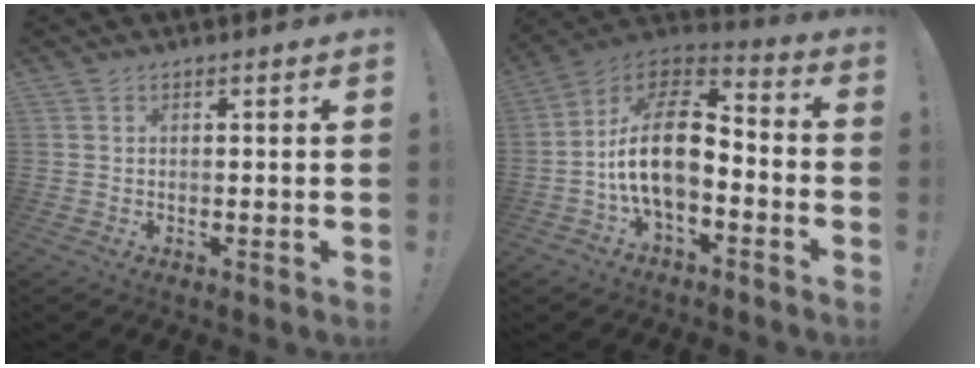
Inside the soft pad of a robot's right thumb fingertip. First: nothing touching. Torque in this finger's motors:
{"motor_torque": [0.28, 0.74, 1.41, -1.28, 0.14]}